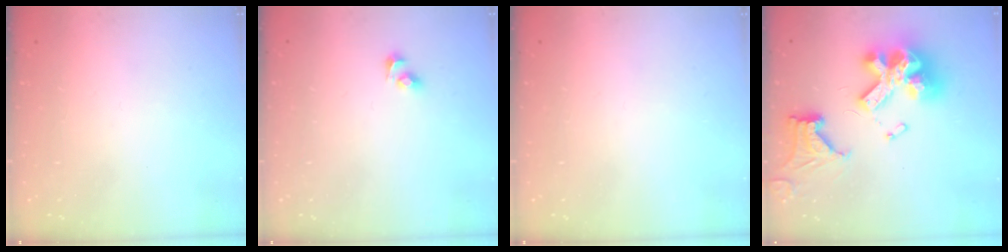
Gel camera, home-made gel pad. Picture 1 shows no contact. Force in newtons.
{"total": 2.7, "press": 2.4, "slide": 1.1}
{"total": 0.0}
{"total": 20.1, "press": 20.0, "slide": 2.1}